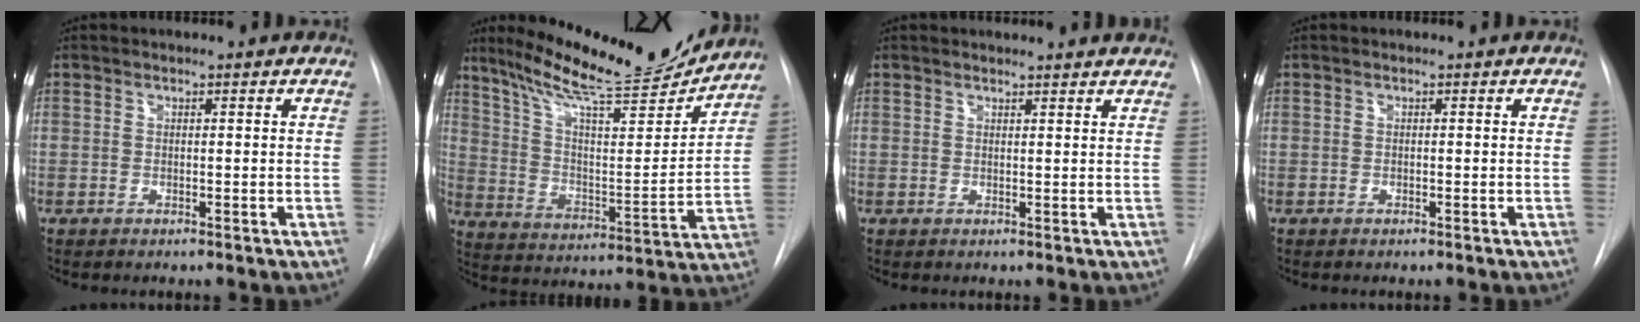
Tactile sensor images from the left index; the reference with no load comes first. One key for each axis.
{"total": 18.8, "fx": 16.9, "fy": 1.9, "fz": 7.9, "tx": -0.135, "ty": -0.035, "tz": 0.262}
{"total": 5.1, "fx": 5.0, "fy": 0.5, "fz": 1.0, "tx": -0.008, "ty": 0.002, "tz": 0.038}
{"total": 0.7, "fx": -0.7, "fy": 0.0, "fz": 0.0, "tx": 0.003, "ty": -0.006, "tz": -0.012}